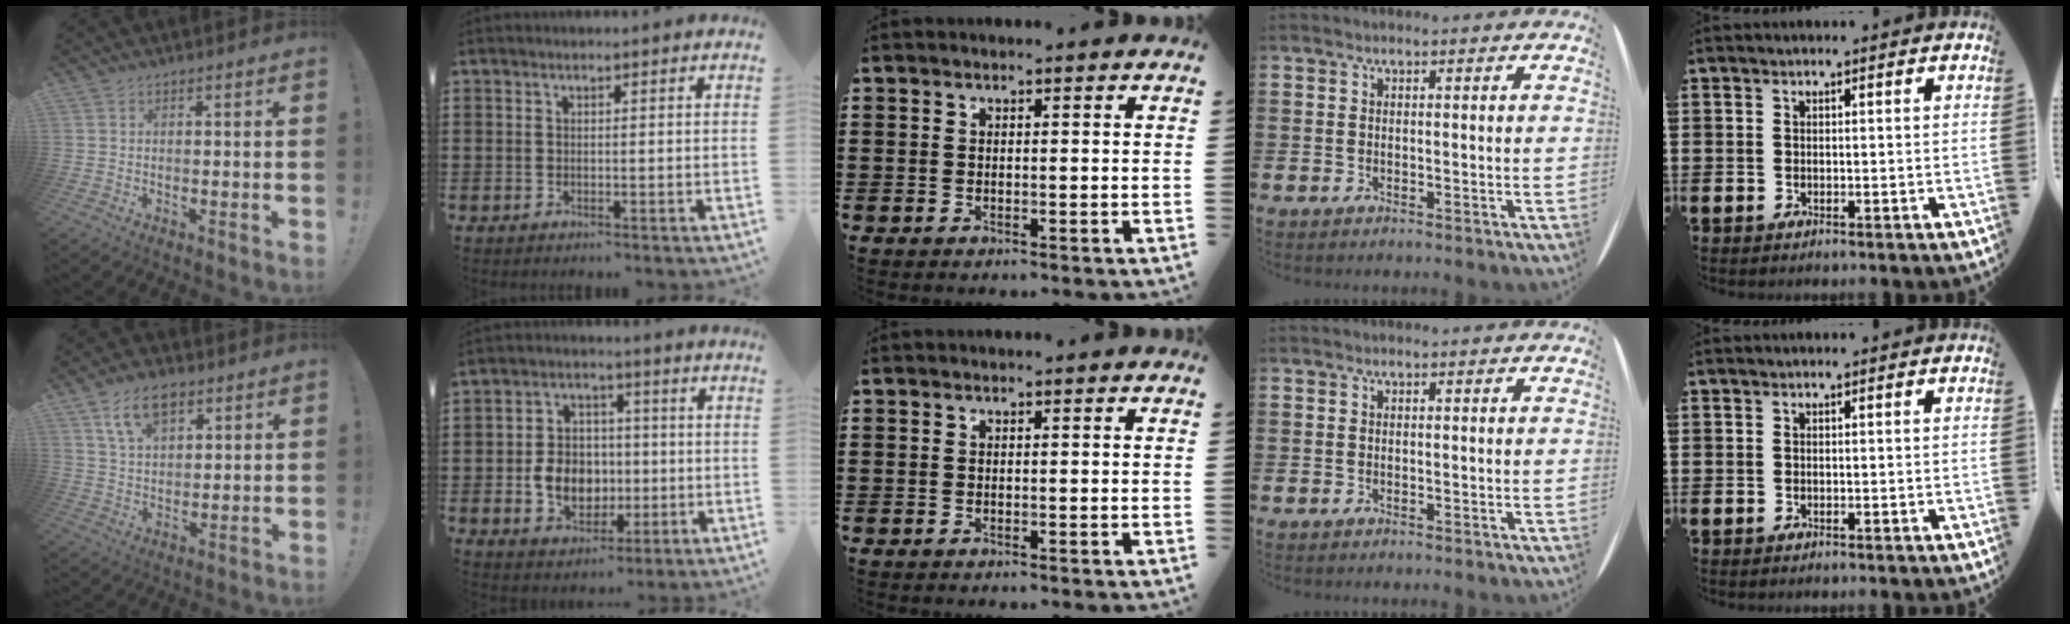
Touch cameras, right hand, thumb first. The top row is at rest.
{"thumb": {"total": 9.9, "force": [5.6, 5.6, 6.0], "torque": [-0.101, -0.006, 0.104]}, "index": {"total": 7.7, "force": [-1.0, 6.3, 4.4], "torque": [-0.082, 0.010, -0.019]}}